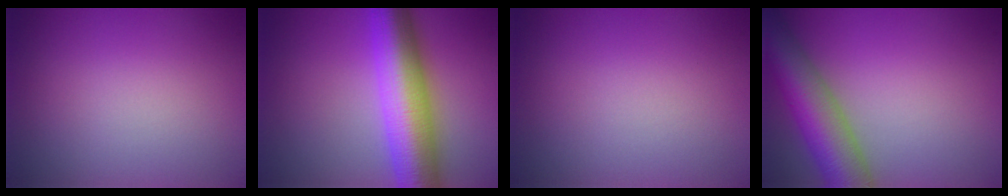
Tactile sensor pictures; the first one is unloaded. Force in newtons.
{"total": 9.5, "press": 9.5, "slide": 0.1}
{"total": 0.0}
{"total": 8.5, "press": 8.5, "slide": 0.4}